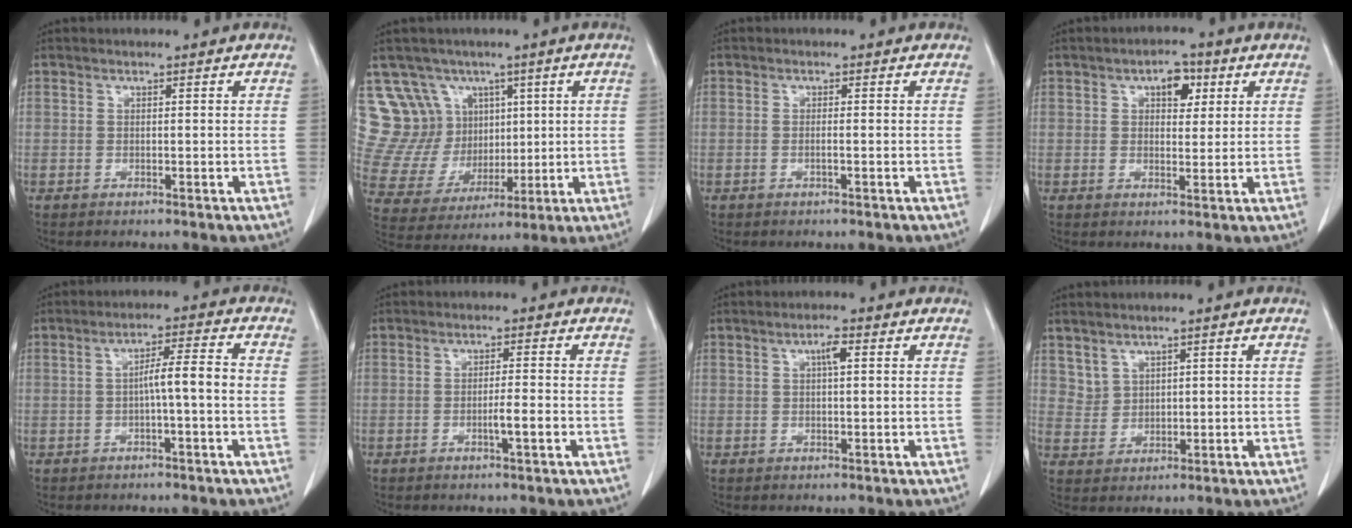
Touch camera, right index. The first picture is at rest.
{"total": 12.2, "force": [6.1, 10.2, 3.0], "torque": [-0.077, 0.049, 0.136]}
{"total": 0.6, "force": [-0.2, -0.1, 0.6], "torque": [-0.014, 0.000, -0.005]}
{"total": 4.4, "force": [1.9, 2.4, 3.1], "torque": [-0.048, 0.011, 0.028]}
{"total": 4.7, "force": [-0.7, 0.0, 4.6], "torque": [-0.078, 0.013, -0.010]}
{"total": 2.6, "force": [-1.0, -0.1, 2.4], "torque": [-0.043, -0.002, -0.018]}
{"total": 2.1, "force": [0.7, 0.4, 2.0], "torque": [-0.039, 0.003, 0.011]}
{"total": 2.9, "force": [2.1, 2.0, 0.2], "torque": [0.001, -0.001, 0.045]}